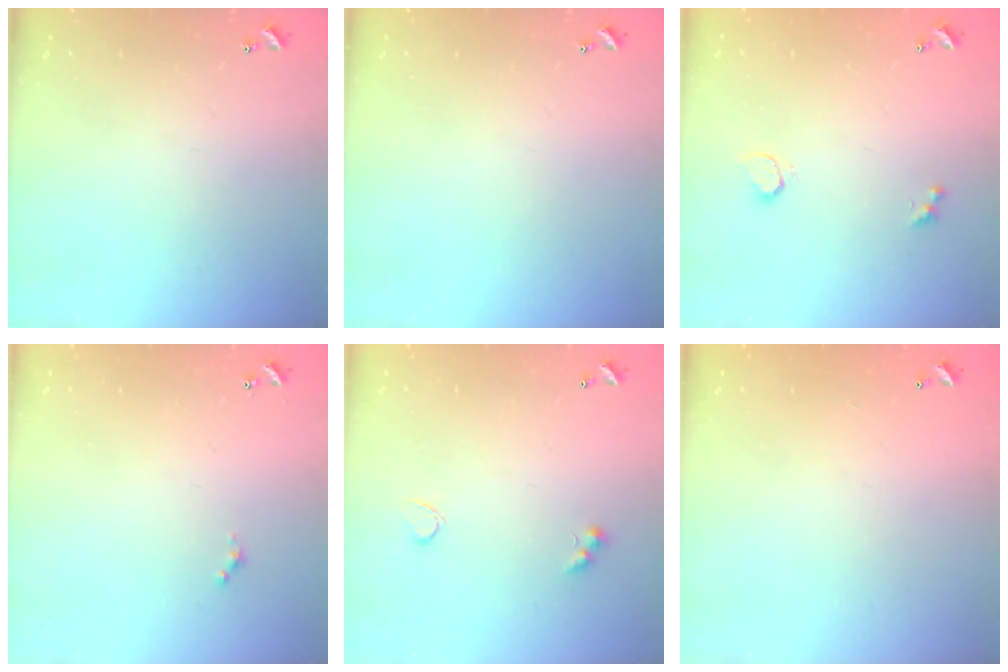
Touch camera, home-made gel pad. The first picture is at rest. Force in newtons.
{"total": 0.0}
{"total": 2.1, "press": 1.8, "slide": 1.2}
{"total": 0.0}
{"total": 2.8, "press": 2.7, "slide": 0.7}
{"total": 3.0, "press": 3.0, "slide": 0.1}